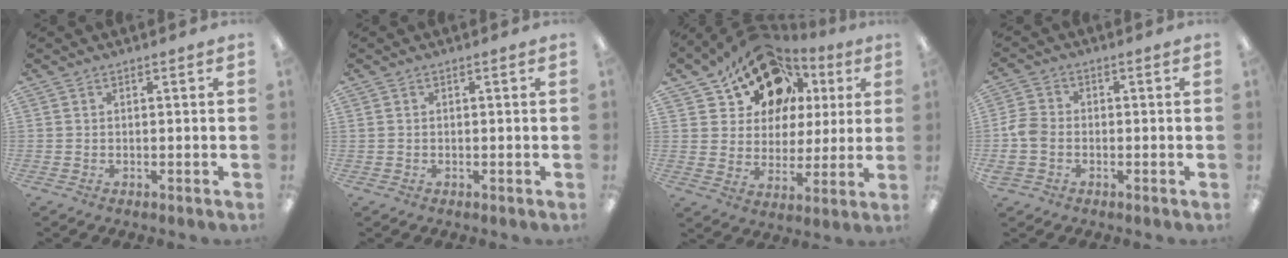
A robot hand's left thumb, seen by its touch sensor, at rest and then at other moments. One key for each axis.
{"total": 0.5, "fx": 0.0, "fy": 0.5, "fz": 0.3, "tx": -0.005, "ty": 0.003, "tz": -0.002}
{"total": 18.5, "fx": 11.7, "fy": 12.1, "fz": 7.5, "tx": -0.146, "ty": -0.053, "tz": 0.220}
{"total": 5.5, "fx": -1.3, "fy": 4.4, "fz": 3.1, "tx": -0.065, "ty": 0.012, "tz": -0.023}